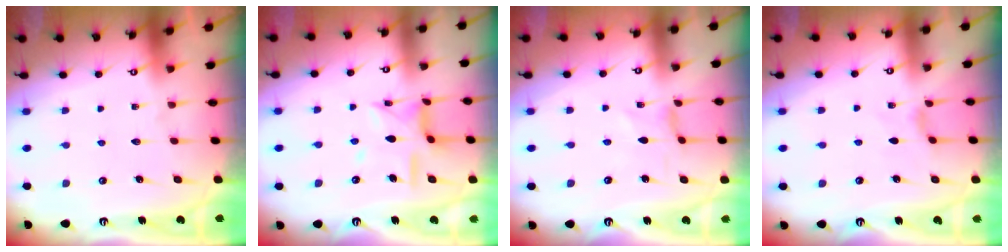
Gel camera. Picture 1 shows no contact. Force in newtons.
{"total": 10.7, "press": 10.7, "slide": 0.7}
{"total": 0.0}
{"total": 1.1, "press": 1.1, "slide": 0.4}